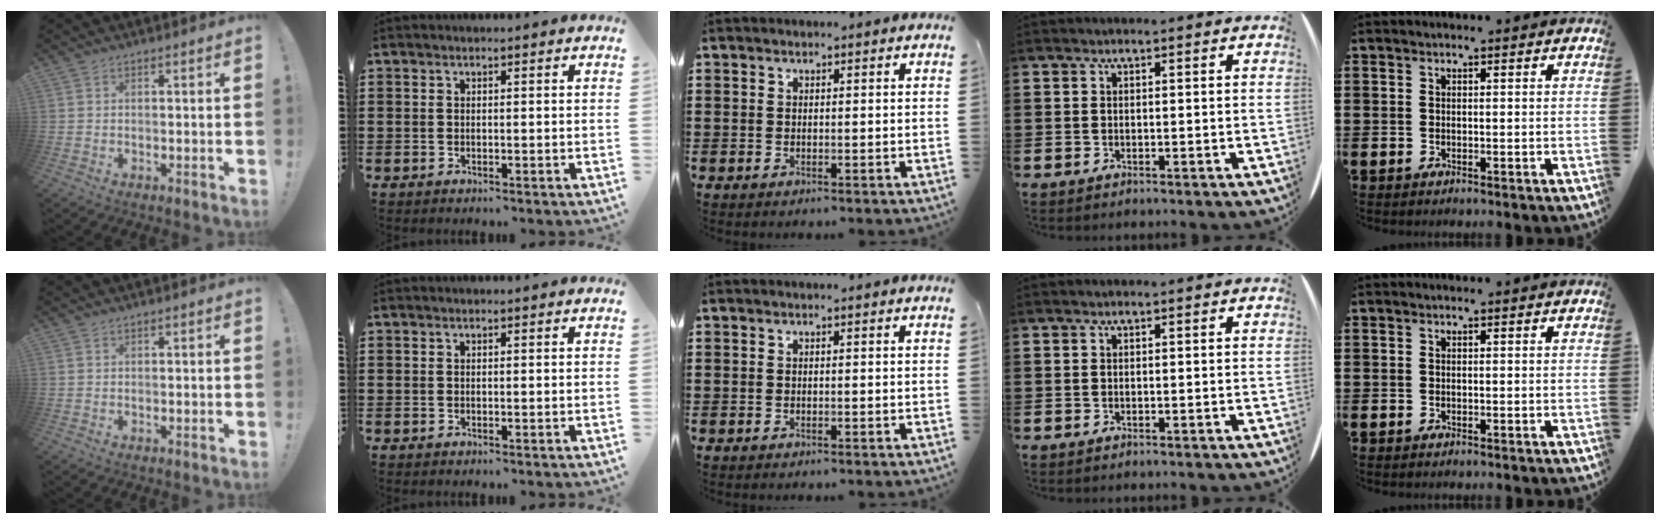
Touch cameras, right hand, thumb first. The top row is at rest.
{}